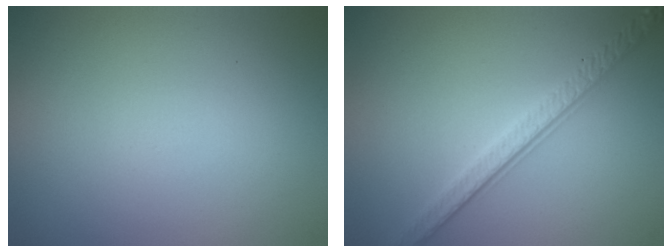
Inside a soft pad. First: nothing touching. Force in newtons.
{"total": 3.8, "press": 2.8, "slide": 2.6}